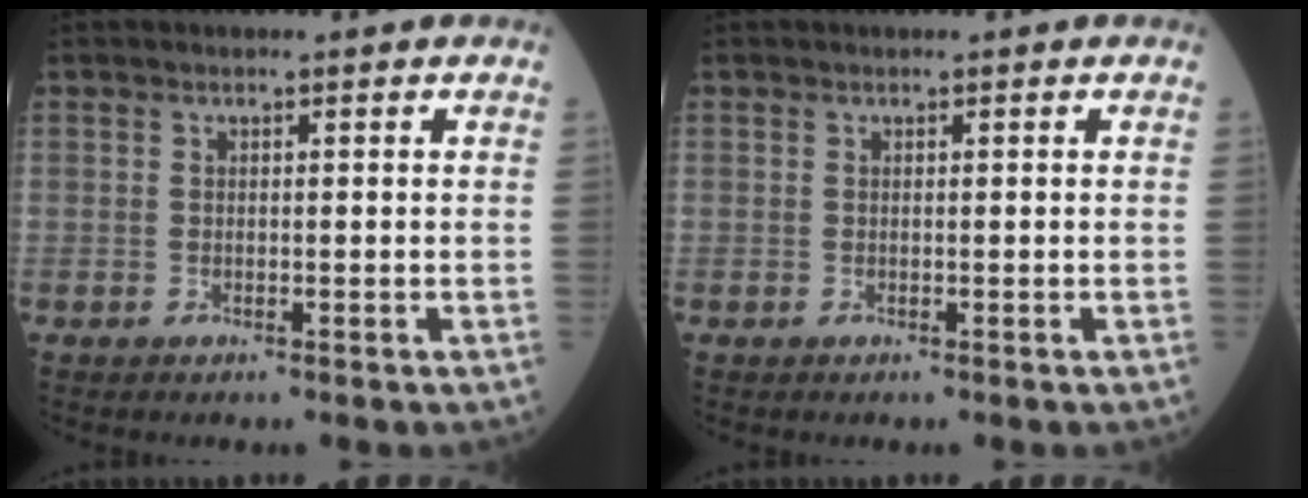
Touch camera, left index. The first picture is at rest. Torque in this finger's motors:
{"motor_torque": [-0.31, -0.22, 0.04, 0.02]}